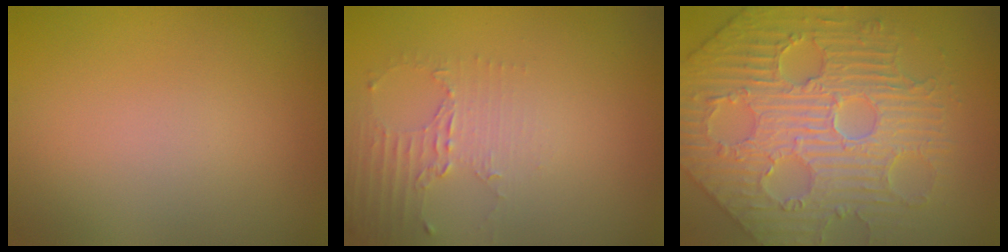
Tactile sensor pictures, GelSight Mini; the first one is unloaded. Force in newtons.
{"total": 2.3, "press": 1.6, "slide": 1.6}
{"total": 6.8, "press": 5.9, "slide": 3.3}